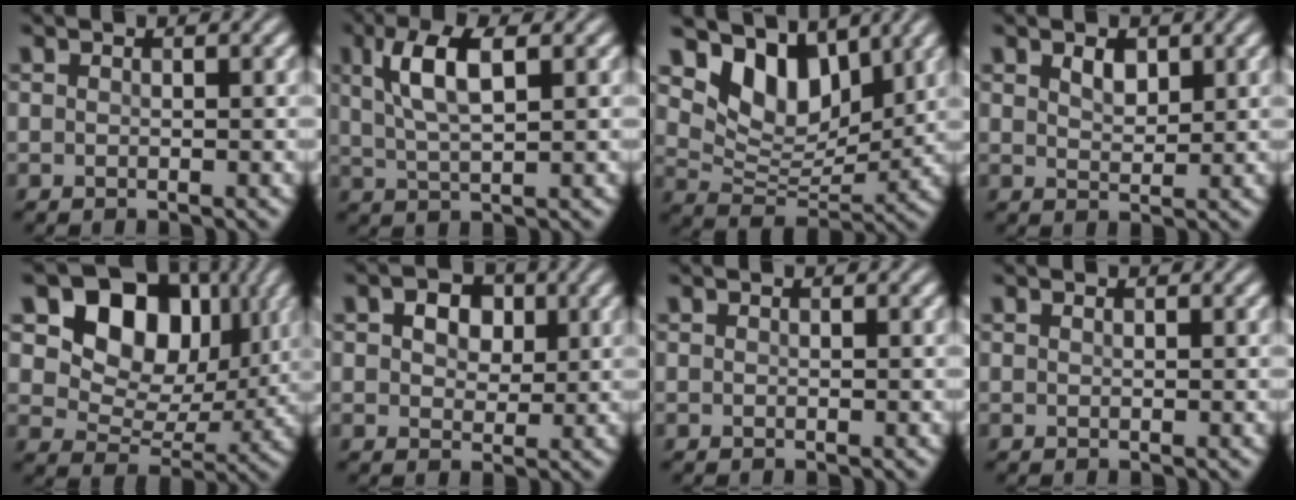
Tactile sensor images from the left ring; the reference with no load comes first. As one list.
[{"total": 5.2, "force": [1.9, 1.7, 4.6], "torque": [-0.094, 0.004, 0.035]}, {"total": 7.4, "force": [4.7, 4.0, 4.0], "torque": [-0.073, -0.010, 0.079]}, {"total": 1.8, "force": [1.0, 0.9, 1.1], "torque": [-0.020, 0.000, 0.021]}, {"total": 11.4, "force": [4.6, 8.0, 6.7], "torque": [-0.113, 0.014, 0.069]}, {"total": 3.8, "force": [1.5, 2.7, 2.3], "torque": [-0.038, 0.003, 0.011]}, {"total": 0.0}, {"total": 0.0}]